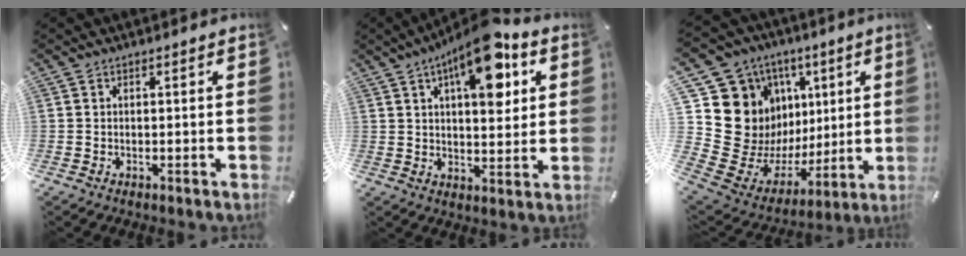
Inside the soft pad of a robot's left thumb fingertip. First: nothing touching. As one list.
[{"total": 15.7, "force": [8.2, 6.3, 11.8], "torque": [-0.171, -0.035, 0.132]}, {"total": 20.7, "force": [5.0, 18.2, 8.6], "torque": [-0.134, -0.075, 0.145]}]